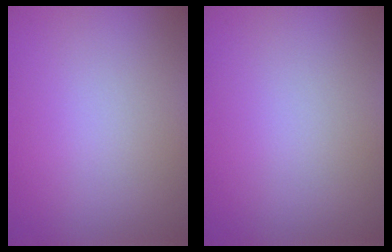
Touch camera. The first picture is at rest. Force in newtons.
{"total": 0.0}